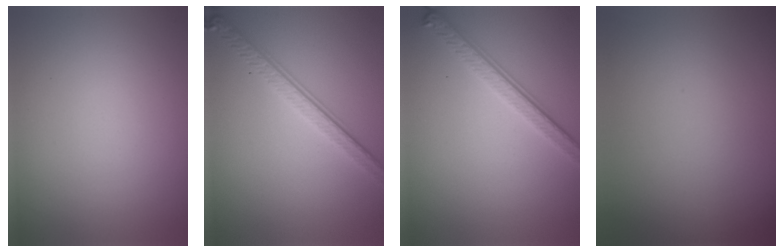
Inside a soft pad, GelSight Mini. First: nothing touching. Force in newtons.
{"total": 4.1, "press": 2.8, "slide": 2.9}
{"total": 3.8, "press": 2.7, "slide": 2.6}
{"total": 0.0}